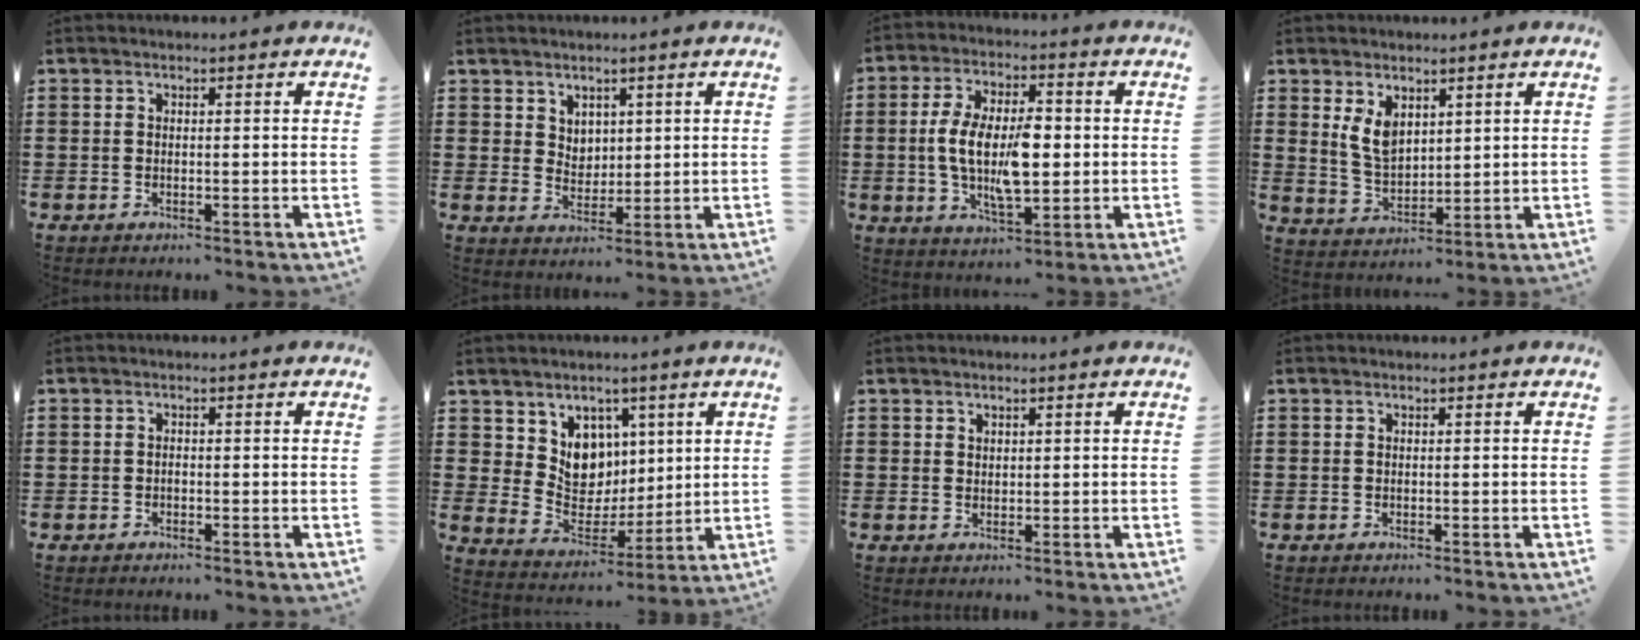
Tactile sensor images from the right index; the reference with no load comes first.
{"total": 3.6, "force": [2.4, 2.6, 0.4], "torque": [-0.020, 0.006, 0.044]}
{"total": 11.1, "force": [-0.2, 4.8, 10.1], "torque": [-0.217, -0.001, -0.009]}
{"total": 5.5, "force": [2.6, 3.6, 3.2], "torque": [-0.081, 0.004, 0.048]}
{"total": 0.5, "force": [-0.3, 0.2, 0.3], "torque": [-0.009, -0.002, -0.007]}
{"total": 7.8, "force": [3.7, 6.7, 1.5], "torque": [-0.051, -0.033, 0.071]}
{"total": 1.1, "force": [0.9, 0.6, 0.2], "torque": [-0.004, 0.002, 0.018]}
{"total": 0.0}